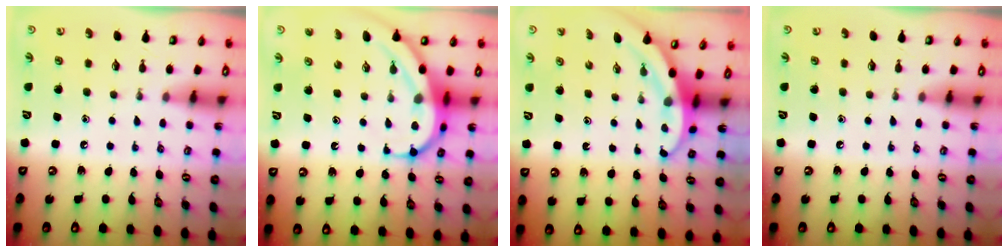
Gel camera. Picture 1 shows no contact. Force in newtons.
{"total": 8.8, "press": 8.8, "slide": 0.6}
{"total": 3.4, "press": 3.4, "slide": 0.1}
{"total": 0.0}